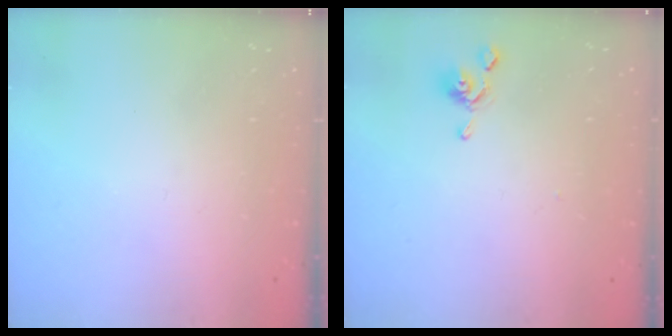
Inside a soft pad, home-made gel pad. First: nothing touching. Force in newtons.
{"total": 0.6, "press": 0.0, "slide": 0.6}